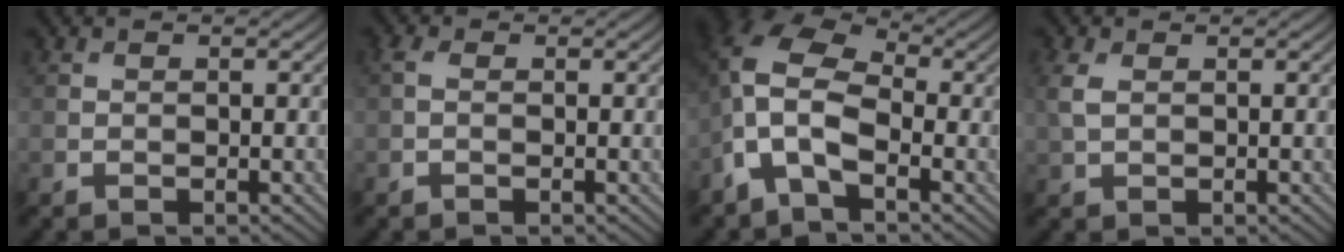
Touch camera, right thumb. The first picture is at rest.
{"total": 1.3, "force": [0.1, 0.7, 1.1], "torque": [-0.029, 0.002, -0.004]}
{"total": 9.7, "force": [-2.6, 5.4, 7.7], "torque": [-0.186, 0.003, -0.070]}
{"total": 2.8, "force": [0.7, 1.7, 2.1], "torque": [-0.069, 0.004, 0.014]}